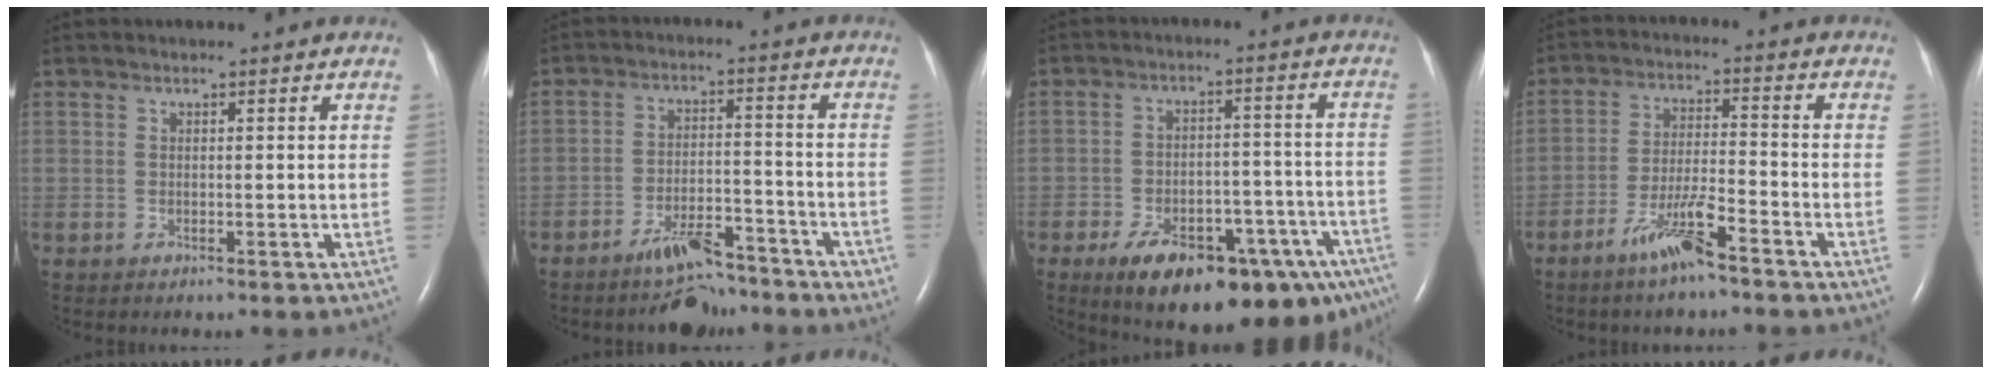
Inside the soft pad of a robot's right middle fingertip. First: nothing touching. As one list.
[{"total": 7.5, "force": [-6.1, 2.6, 3.5], "torque": [-0.056, 0.003, -0.097]}, {"total": 20.6, "force": [-13.0, 7.0, 14.3], "torque": [-0.144, 0.020, -0.178]}, {"total": 7.5, "force": [-5.2, 0.5, 5.4], "torque": [-0.111, -0.010, -0.098]}]